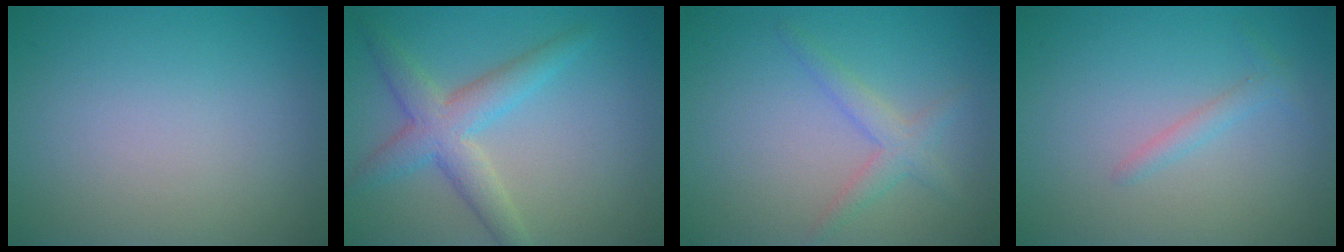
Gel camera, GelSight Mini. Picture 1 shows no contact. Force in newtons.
{"total": 4.4, "press": 4.4, "slide": 0.1}
{"total": 2.1, "press": 2.1, "slide": 0.1}
{"total": 1.2, "press": 1.2, "slide": 0.1}